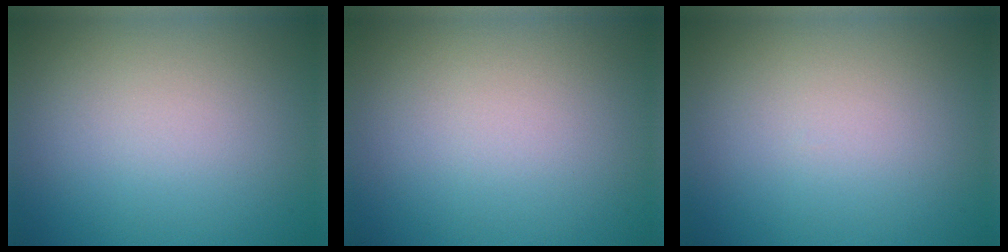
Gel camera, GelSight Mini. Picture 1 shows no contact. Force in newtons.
{"total": 0.0}
{"total": 0.0}